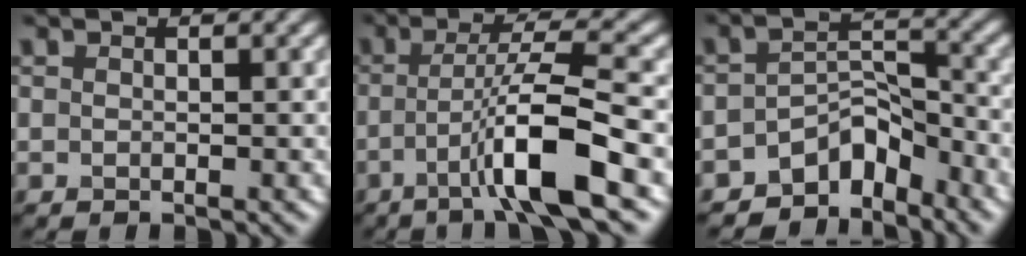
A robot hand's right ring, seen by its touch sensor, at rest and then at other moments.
{"total": 7.4, "force": [-2.5, 0.9, 6.9], "torque": [-0.118, 0.013, -0.053]}
{"total": 5.3, "force": [-4.2, 2.5, 2.0], "torque": [-0.011, 0.003, -0.075]}